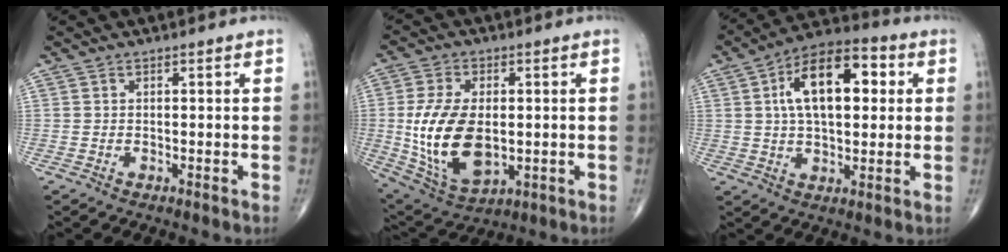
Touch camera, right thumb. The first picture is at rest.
{"total": 16.5, "force": [-0.7, 9.5, 13.4], "torque": [-0.255, -0.009, 0.006]}
{"total": 16.3, "force": [3.6, 8.4, 13.5], "torque": [-0.203, 0.019, 0.054]}